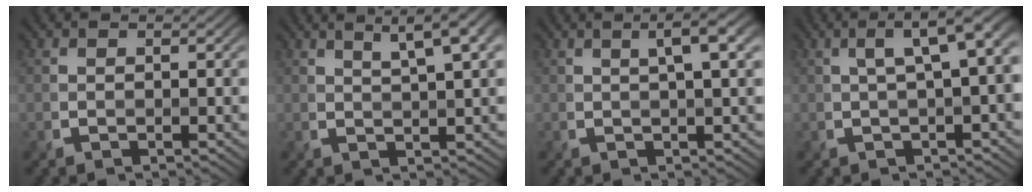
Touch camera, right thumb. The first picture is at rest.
{"total": 6.6, "force": [3.6, 1.4, 5.3], "torque": [-0.083, 0.016, 0.058]}
{"total": 4.0, "force": [1.4, 0.6, 3.7], "torque": [-0.058, 0.007, 0.024]}
{"total": 5.7, "force": [1.0, 1.4, 5.4], "torque": [-0.071, 0.024, 0.014]}